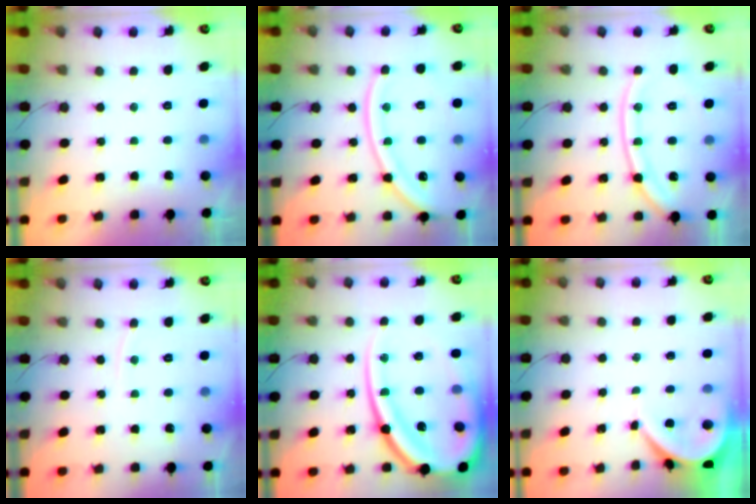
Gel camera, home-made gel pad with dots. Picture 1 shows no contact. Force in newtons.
{"total": 17.3, "press": 17.2, "slide": 1.8}
{"total": 13.0, "press": 12.9, "slide": 1.6}
{"total": 2.8, "press": 2.8, "slide": 0.4}
{"total": 30.1, "press": 29.9, "slide": 3.5}
{"total": 3.6, "press": 3.6, "slide": 0.4}